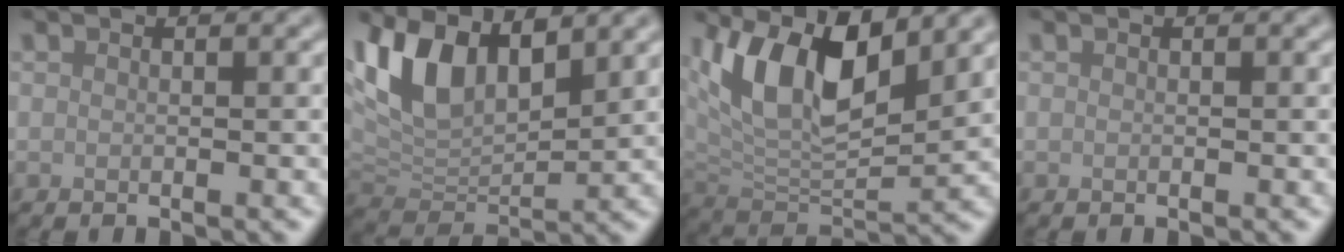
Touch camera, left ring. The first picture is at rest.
{"total": 7.9, "force": [3.6, 4.3, 5.6], "torque": [-0.114, -0.003, 0.065]}
{"total": 9.6, "force": [3.8, 4.3, 7.6], "torque": [-0.136, -0.011, 0.067]}
{"total": 0.0}